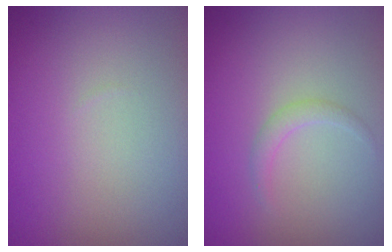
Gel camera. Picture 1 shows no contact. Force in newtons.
{"total": 1.1, "press": 1.1, "slide": 0.1}